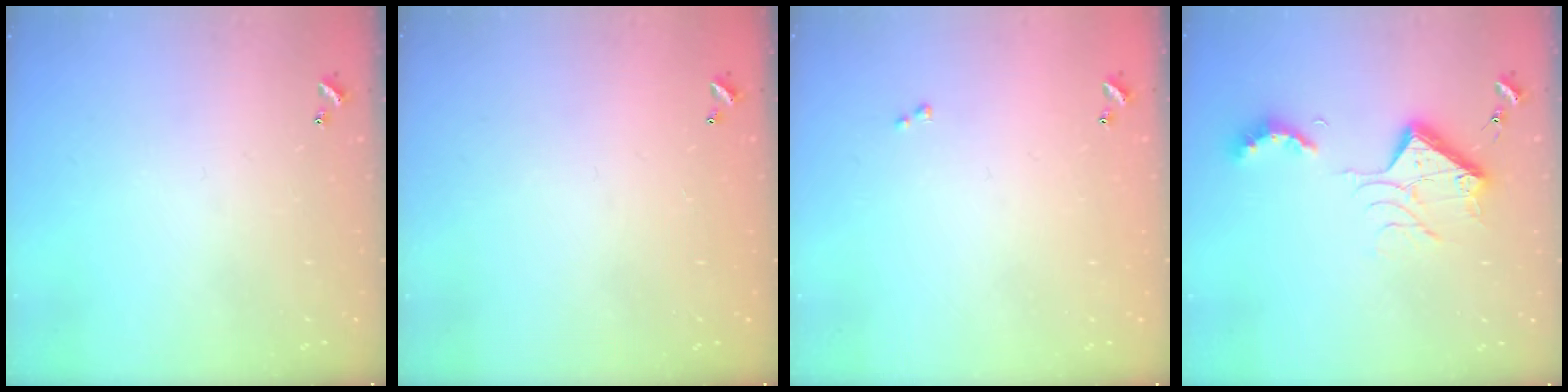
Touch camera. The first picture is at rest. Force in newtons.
{"total": 2.8, "press": 2.8, "slide": 0.1}
{"total": 0.5, "press": 0.3, "slide": 0.4}
{"total": 13.2, "press": 13.1, "slide": 1.7}